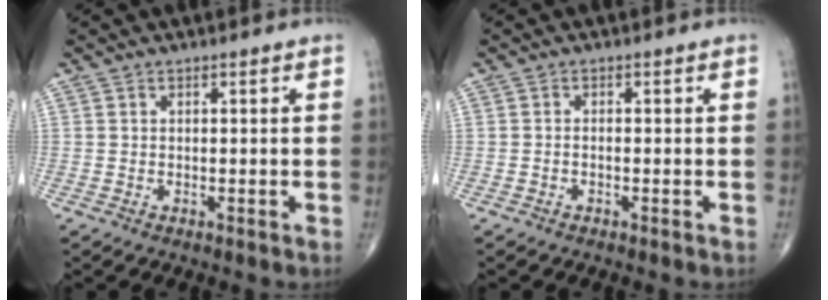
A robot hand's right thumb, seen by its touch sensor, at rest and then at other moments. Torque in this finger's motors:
{"motor_torque": [-0.03, -0.03, 0.09, 0.37, 0.02]}